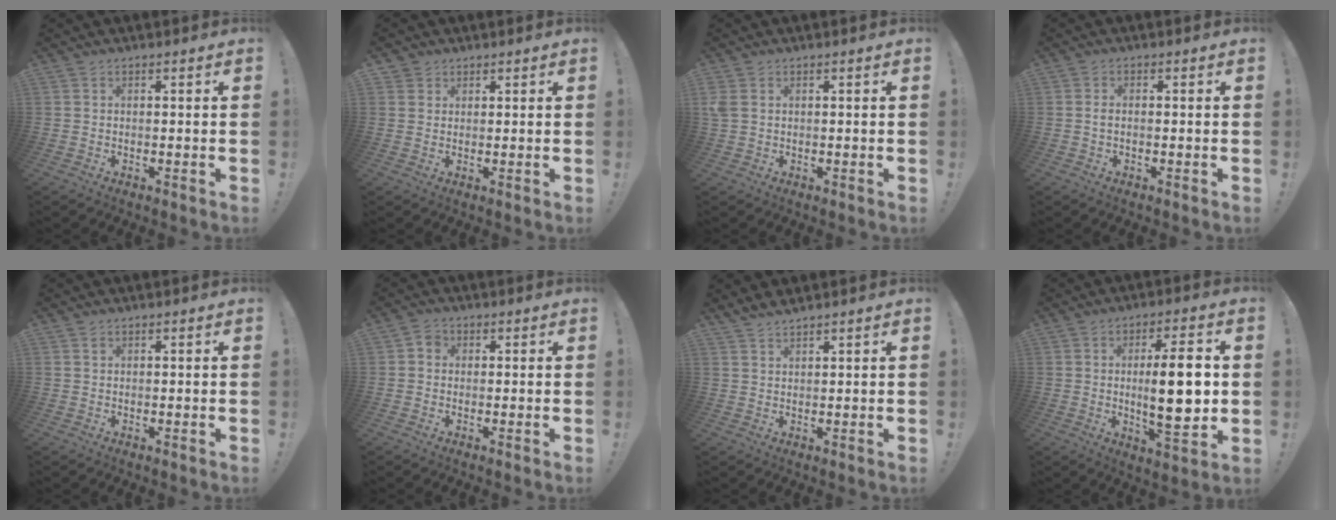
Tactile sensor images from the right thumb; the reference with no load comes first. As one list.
[{"total": 2.3, "force": [1.5, 1.7, 0.0], "torque": [0.003, -0.006, 0.028]}, {"total": 2.6, "force": [0.7, 1.8, 1.8], "torque": [-0.045, 0.005, 0.014]}, {"total": 1.5, "force": [-0.5, 0.6, 1.2], "torque": [-0.029, 0.009, -0.008]}, {"total": 0.6, "force": [0.3, 0.4, 0.4], "torque": [0.001, 0.000, 0.005]}, {"total": 2.9, "force": [-0.2, 2.6, 1.4], "torque": [-0.016, 0.007, -0.004]}, {"total": 2.6, "force": [2.5, 0.1, 0.6], "torque": [-0.008, -0.016, 0.045]}, {"total": 15.7, "force": [0.4, 4.3, 15.1], "torque": [-0.249, -0.015, -0.006]}]